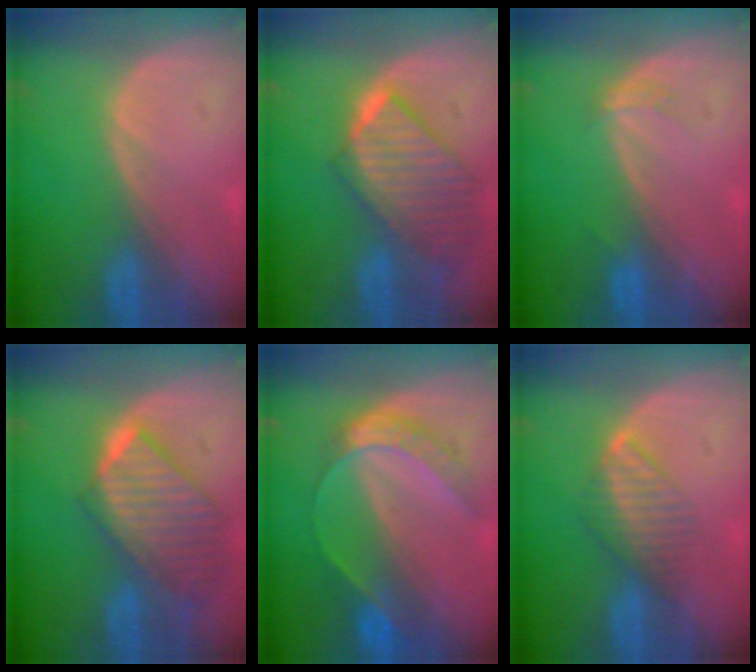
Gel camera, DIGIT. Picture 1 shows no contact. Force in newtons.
{"total": 9.8, "press": 8.6, "slide": 4.8}
{"total": 1.5, "press": 1.4, "slide": 0.3}
{"total": 9.8, "press": 8.6, "slide": 4.8}
{"total": 6.9, "press": 5.7, "slide": 3.9}
{"total": 4.1, "press": 4.1, "slide": 0.8}